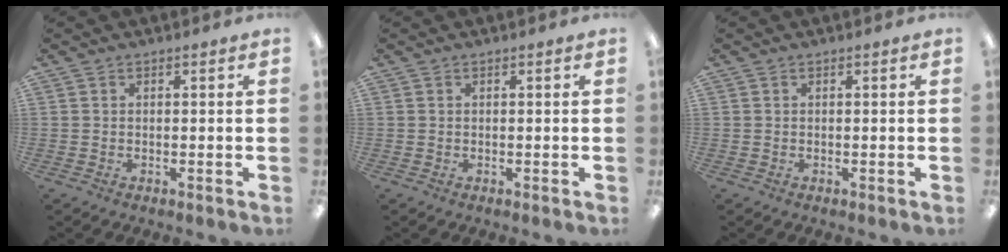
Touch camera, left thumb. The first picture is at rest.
{"total": 0.0}
{"total": 0.0}